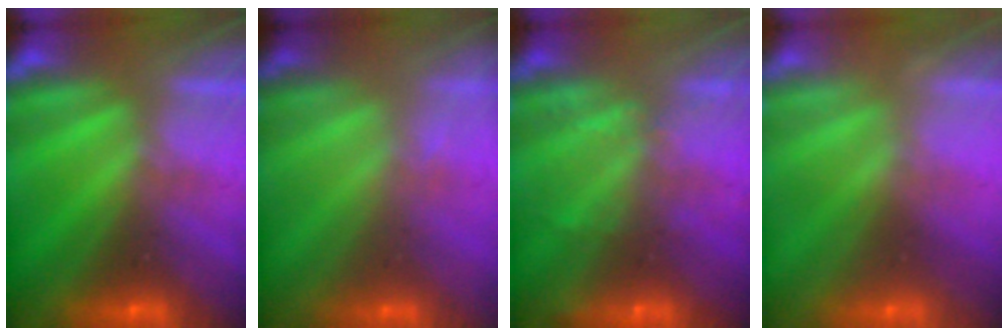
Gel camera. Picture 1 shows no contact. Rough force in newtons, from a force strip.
{"total": 1.6}
{"total": 2.3}
{"total": 2.4}